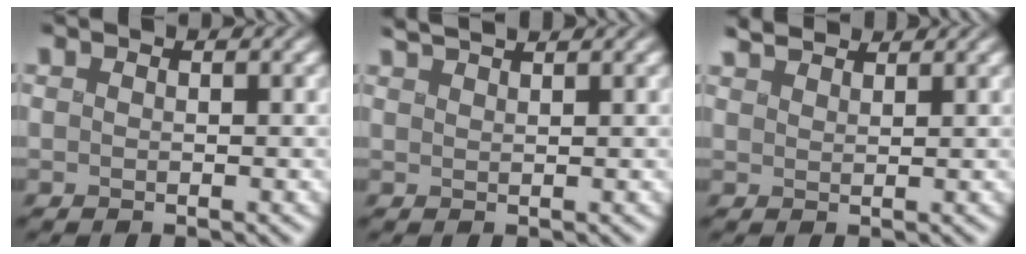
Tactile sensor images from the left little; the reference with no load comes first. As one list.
[{"total": 3.0, "force": [2.6, 0.5, 1.5], "torque": [-0.016, 0.019, 0.026]}, {"total": 3.7, "force": [3.4, 0.9, 1.3], "torque": [-0.015, 0.016, 0.038]}]